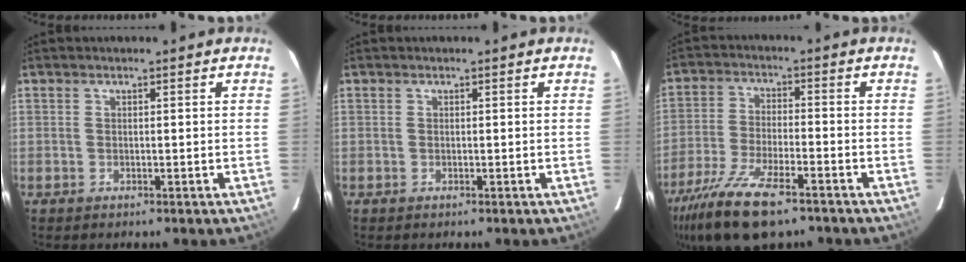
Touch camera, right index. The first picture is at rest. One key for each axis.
{"total": 0.0}
{"total": 15.0, "fx": -10.6, "fy": 4.2, "fz": 9.8, "tx": -0.211, "ty": -0.045, "tz": -0.199}